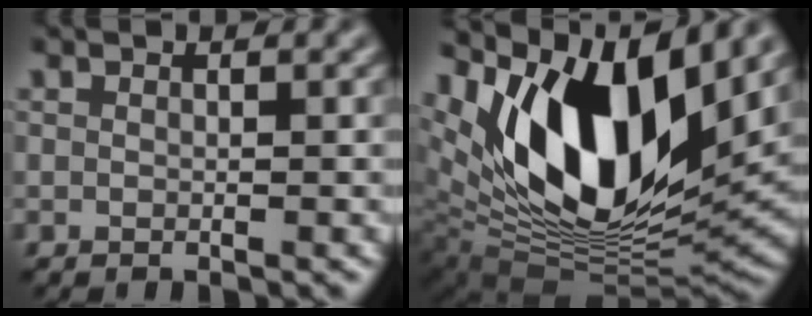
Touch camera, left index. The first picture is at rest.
{"total": 14.4, "force": [6.0, 6.9, 11.1], "torque": [-0.200, -0.010, 0.116]}